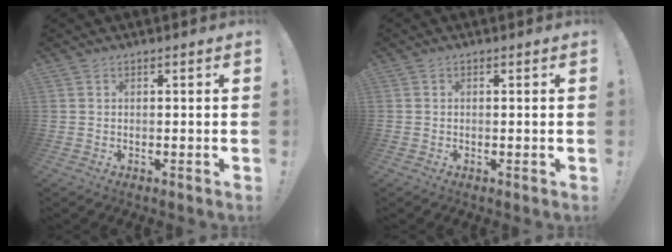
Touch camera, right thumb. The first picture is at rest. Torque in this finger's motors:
{"motor_torque": [-0.12, -0.05, -0.14, -0.12, 0.09]}